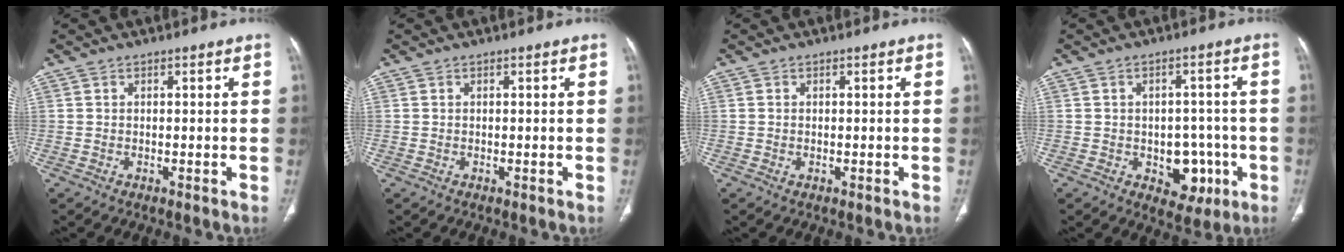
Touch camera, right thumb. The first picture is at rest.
{"total": 0.0}
{"total": 0.0}
{"total": 8.2, "force": [-2.4, 5.9, 5.2], "torque": [-0.028, 0.016, -0.020]}